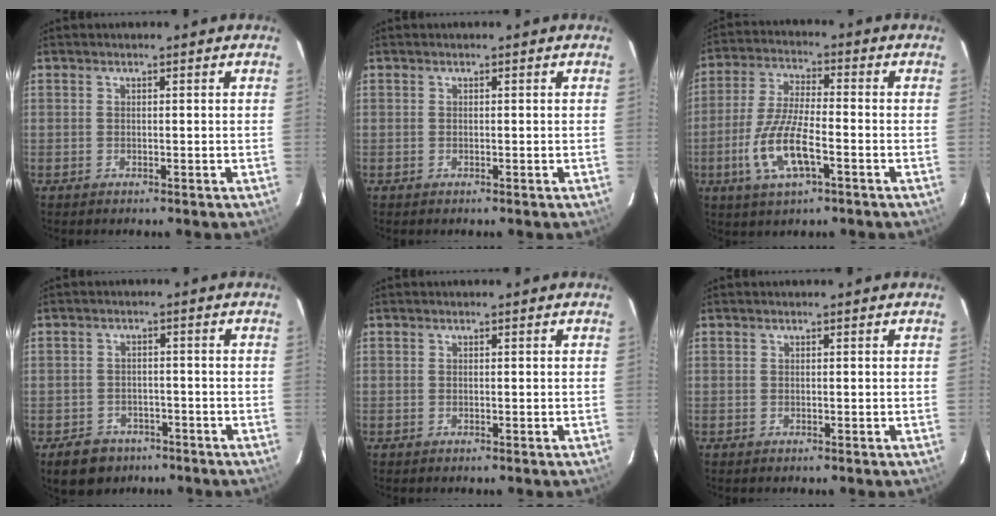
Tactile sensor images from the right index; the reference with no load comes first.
{"total": 0.0}
{"total": 11.6, "force": [-4.3, 3.4, 10.2], "torque": [-0.215, -0.007, -0.082]}
{"total": 7.3, "force": [-4.7, 5.2, 2.0], "torque": [-0.053, 0.017, -0.061]}
{"total": 0.0}
{"total": 0.0}